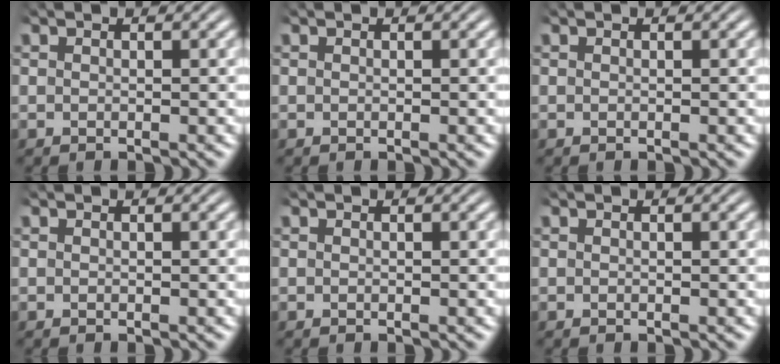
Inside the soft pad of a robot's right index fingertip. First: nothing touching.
{"total": 0.0}
{"total": 0.0}
{"total": 0.0}
{"total": 0.0}
{"total": 0.0}